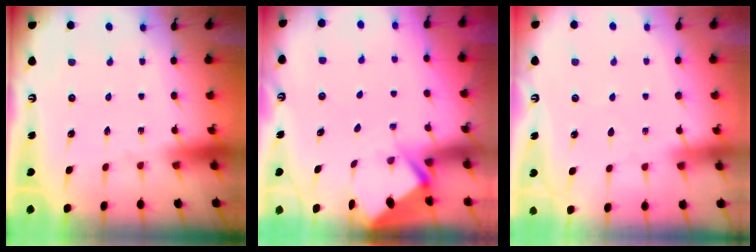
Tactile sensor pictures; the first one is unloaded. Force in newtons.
{"total": 2.8, "press": 2.8, "slide": 0.3}
{"total": 3.9, "press": 3.9, "slide": 0.4}